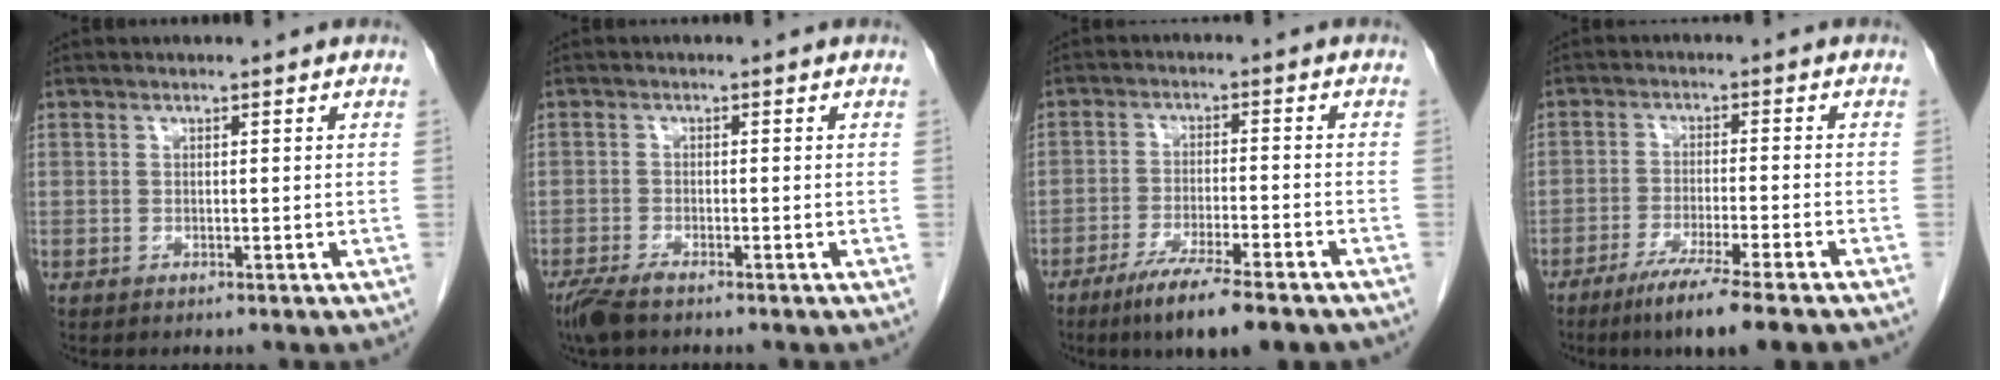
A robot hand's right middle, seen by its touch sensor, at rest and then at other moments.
{"total": 3.9, "force": [-3.0, 0.8, 2.4], "torque": [-0.050, -0.011, -0.054]}
{"total": 10.8, "force": [-7.9, 1.0, 7.3], "torque": [-0.115, -0.024, -0.124]}
{"total": 9.6, "force": [-7.1, -0.8, 6.4], "torque": [-0.100, -0.027, -0.111]}